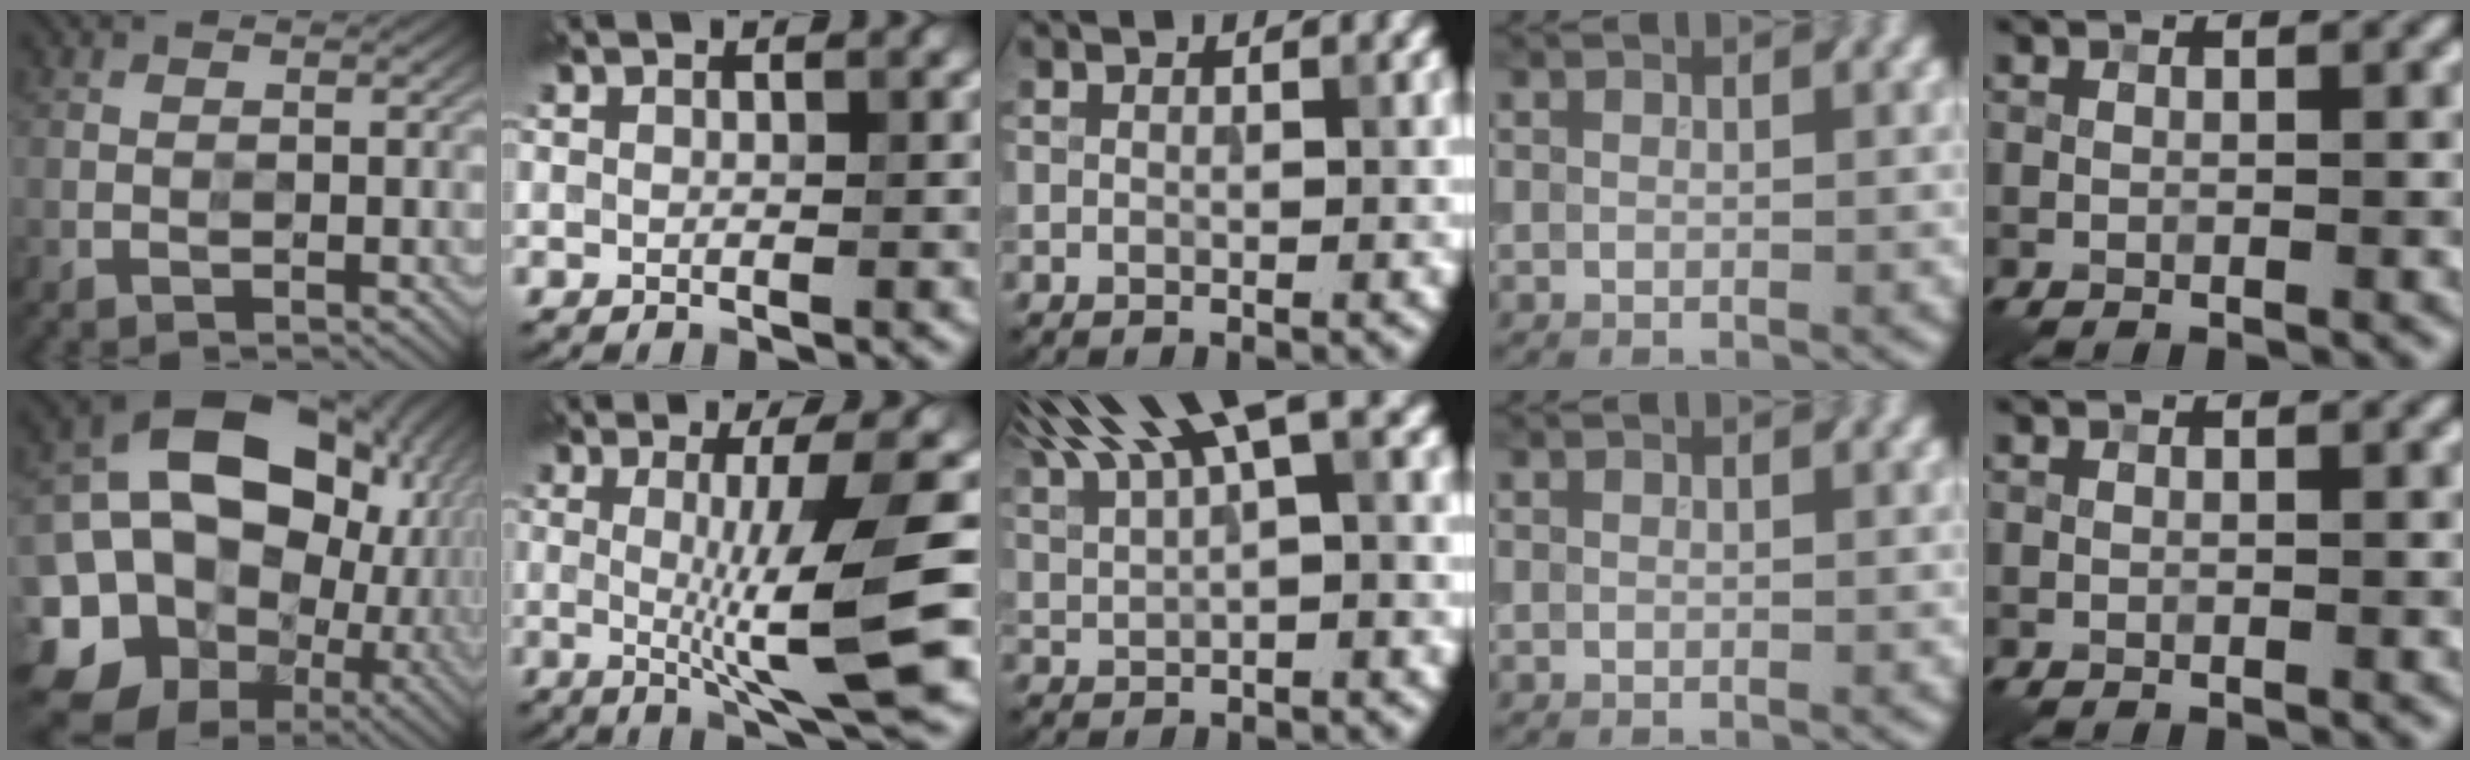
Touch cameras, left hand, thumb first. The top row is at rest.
{"thumb": {"total": 20.0, "force": [-1.3, 15.6, 12.4], "torque": [-0.279, -0.038, 0.004]}, "index": {"total": 8.9, "force": [-0.3, 1.2, 8.8], "torque": [-0.126, -0.011, 0.002]}, "middle": {"total": 9.2, "force": [5.4, 2.4, 7.0], "torque": [-0.127, 0.026, 0.099]}}